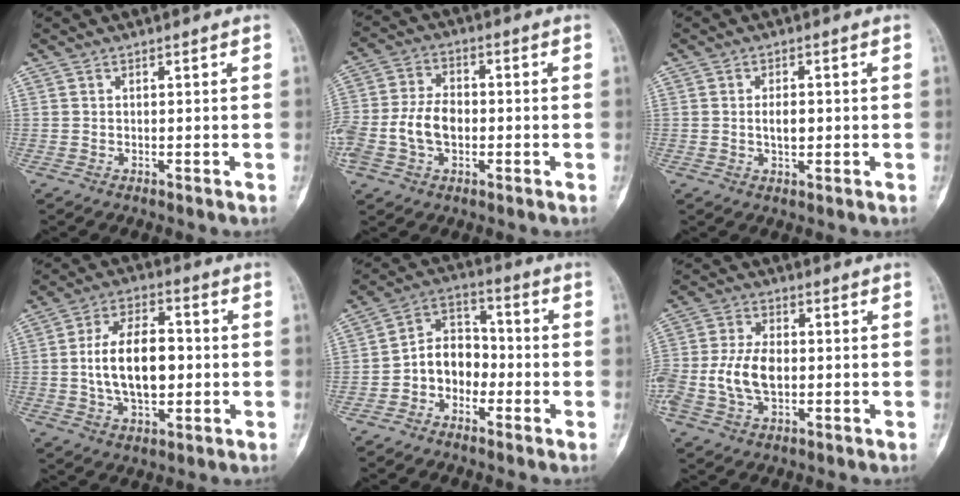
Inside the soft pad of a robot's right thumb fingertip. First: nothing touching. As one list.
[{"total": 10.3, "force": [-1.8, 6.9, 7.3], "torque": [-0.147, 0.024, -0.036]}, {"total": 3.1, "force": [-0.1, 1.7, 2.6], "torque": [-0.038, -0.001, 0.000]}, {"total": 14.6, "force": [-0.2, 8.3, 12.0], "torque": [-0.191, 0.017, -0.004]}, {"total": 8.8, "force": [-2.7, 6.9, 4.8], "torque": [-0.049, 0.044, -0.062]}, {"total": 9.7, "force": [-1.2, 6.0, 7.5], "torque": [-0.150, 0.014, -0.024]}]